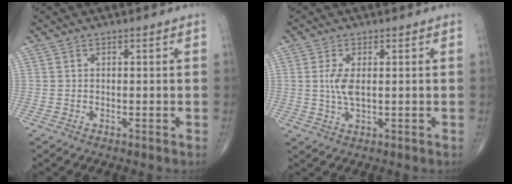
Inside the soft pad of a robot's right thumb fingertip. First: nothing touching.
{"total": 4.0, "force": [0.4, 1.5, 3.7], "torque": [-0.088, -0.005, 0.013]}